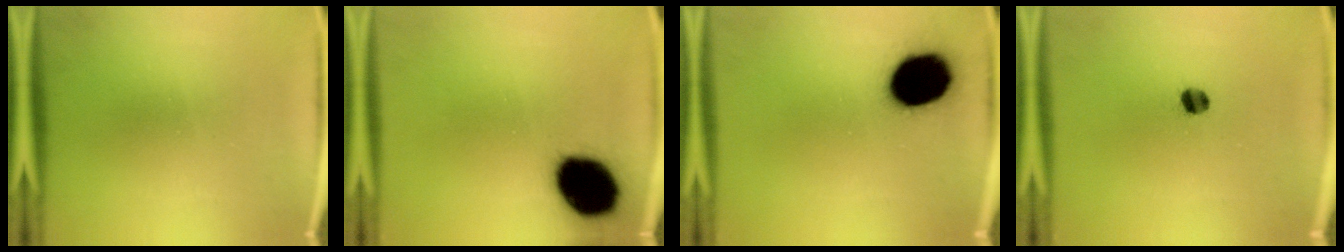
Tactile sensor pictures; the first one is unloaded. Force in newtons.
{"total": 18.3}
{"total": 16.3}
{"total": 3.1}